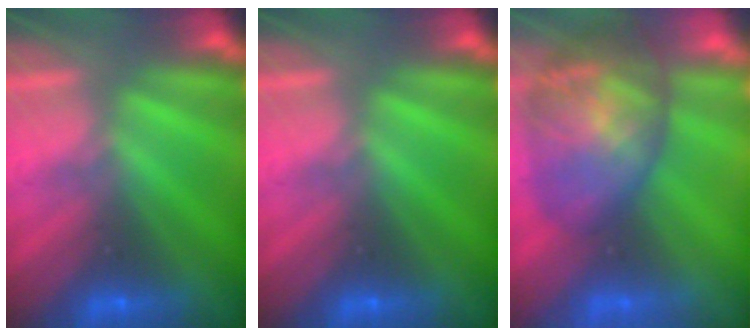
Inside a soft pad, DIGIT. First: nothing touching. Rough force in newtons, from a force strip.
{"total": 0.0}
{"total": 7.6}